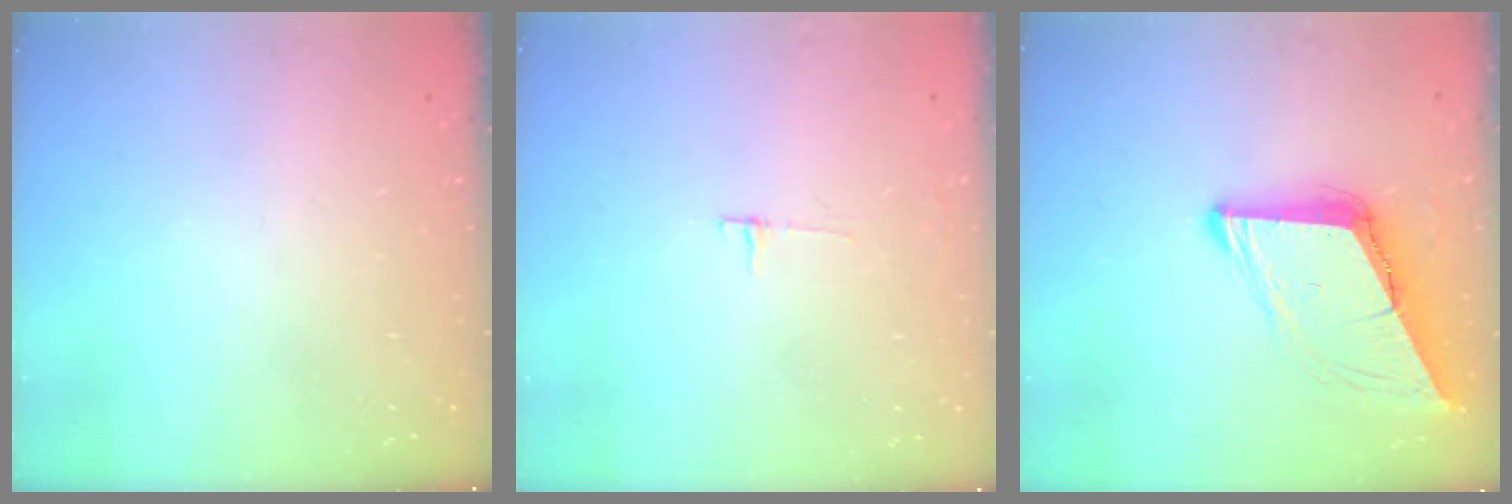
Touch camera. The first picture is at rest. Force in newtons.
{"total": 3.5, "press": 3.5, "slide": 0.4}
{"total": 9.1, "press": 9.0, "slide": 1.3}